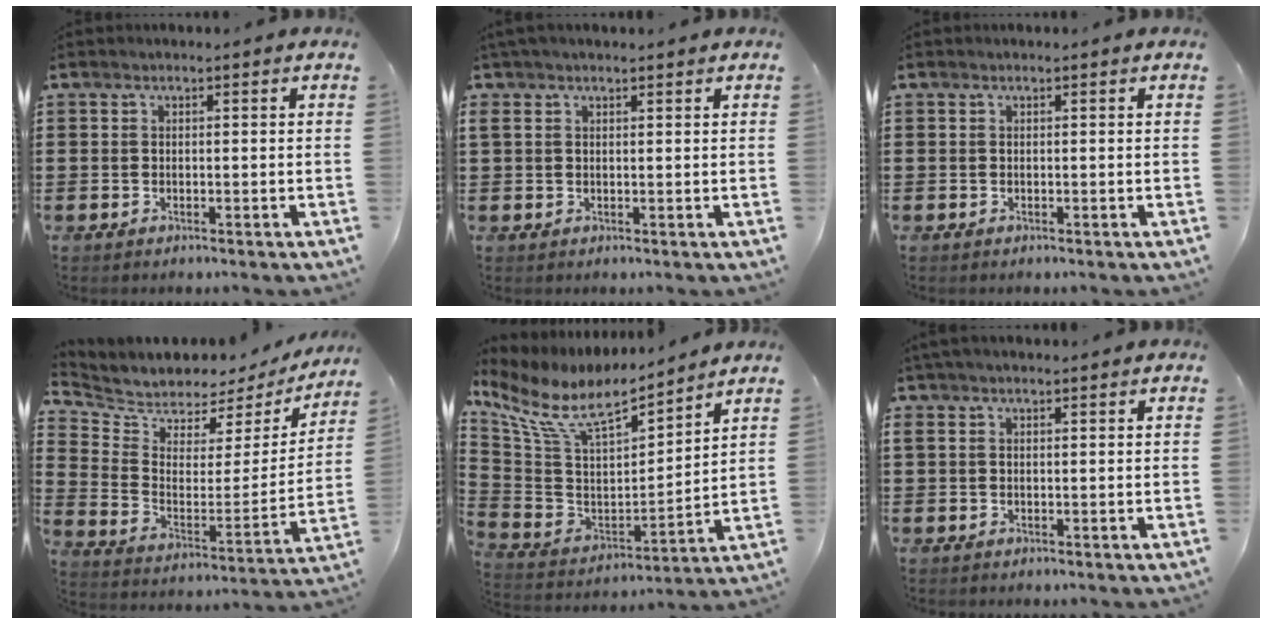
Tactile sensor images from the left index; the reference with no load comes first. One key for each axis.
{"total": 1.8, "fx": 1.2, "fy": 0.7, "fz": 1.3, "tx": -0.029, "ty": 0.005, "tz": 0.021}
{"total": 0.0}
{"total": 4.6, "fx": 4.3, "fy": 1.7, "fz": -0.2, "tx": -0.034, "ty": -0.044, "tz": 0.071}
{"total": 10.0, "fx": 7.4, "fy": 3.2, "fz": 5.9, "tx": -0.148, "ty": -0.047, "tz": 0.125}
{"total": 1.5, "fx": 0.9, "fy": 0.4, "fz": 1.1, "tx": -0.024, "ty": 0.003, "tz": 0.017}